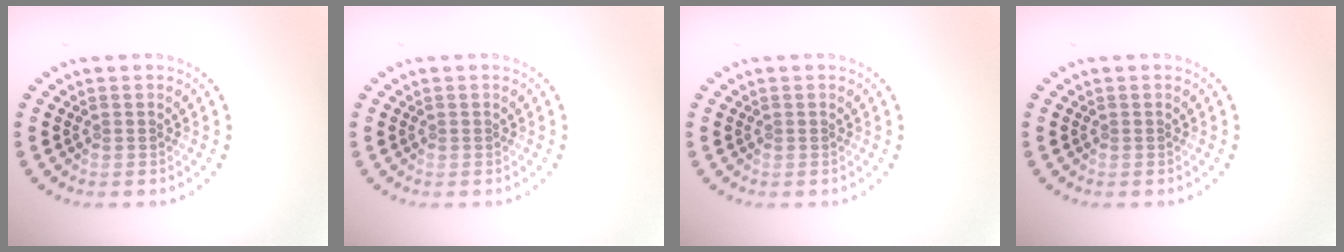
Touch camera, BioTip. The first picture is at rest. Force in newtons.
{"total": 0.0}
{"total": 0.0}
{"total": 0.0}